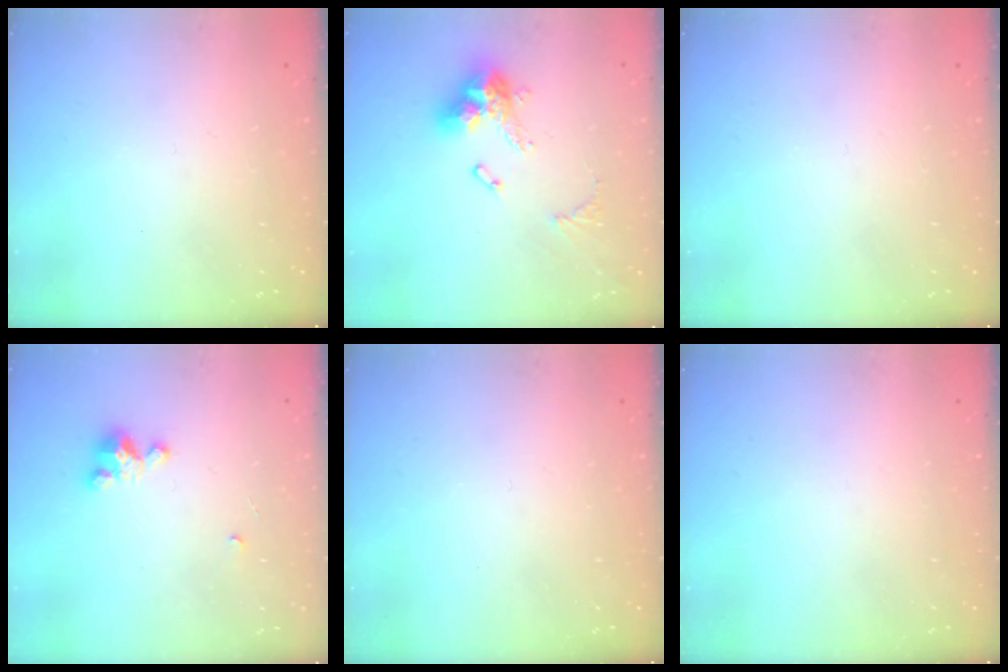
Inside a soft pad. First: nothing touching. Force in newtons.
{"total": 13.4, "press": 13.3, "slide": 1.4}
{"total": 0.0}
{"total": 3.6, "press": 3.6, "slide": 0.2}
{"total": 0.0}
{"total": 0.0}